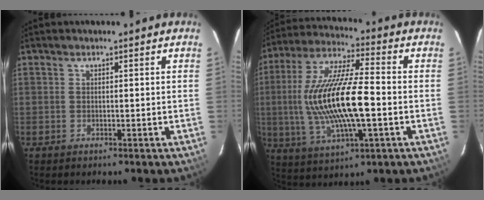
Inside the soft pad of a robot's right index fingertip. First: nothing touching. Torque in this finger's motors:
{"motor_torque": [1.49, -0.65, 1.05, 0.21]}